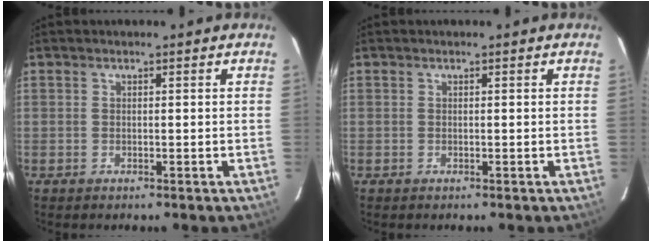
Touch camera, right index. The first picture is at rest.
{"total": 0.0}